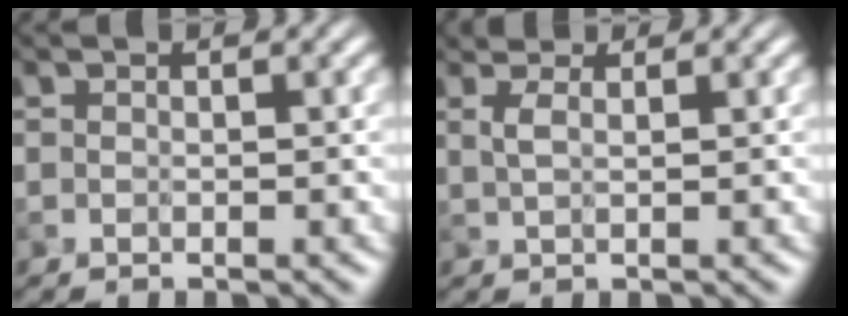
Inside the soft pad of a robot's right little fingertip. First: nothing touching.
{"total": 1.8, "force": [1.1, 0.7, 1.1], "torque": [-0.027, -0.001, 0.020]}